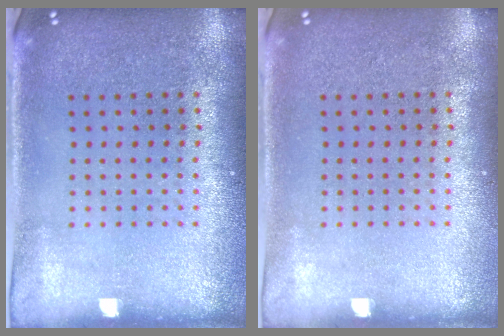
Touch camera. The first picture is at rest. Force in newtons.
{"total": 0.0}